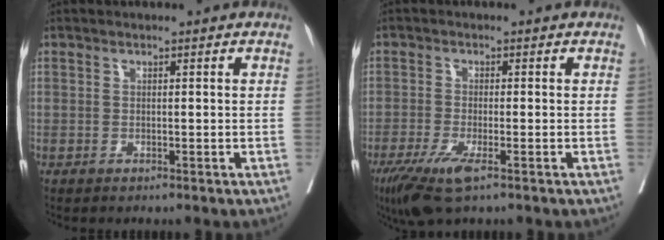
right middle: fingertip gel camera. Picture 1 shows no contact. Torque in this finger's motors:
{"motor_torque": [0.77, -0.55, 0.19, 0.04]}